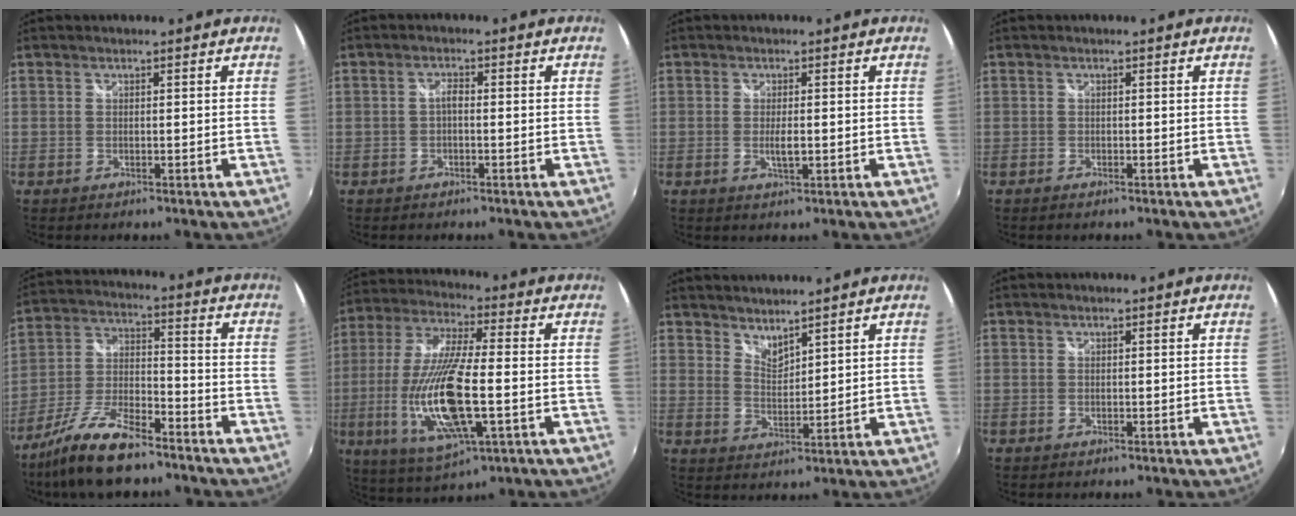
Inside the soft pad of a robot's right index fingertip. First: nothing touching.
{"total": 1.5, "force": [-0.4, 0.6, 1.3], "torque": [-0.026, 0.006, -0.010]}
{"total": 2.4, "force": [-0.3, 0.6, 2.3], "torque": [-0.042, -0.007, -0.003]}
{"total": 0.8, "force": [-0.7, 0.2, 0.4], "torque": [-0.010, -0.004, -0.014]}
{"total": 14.6, "force": [-10.8, 4.2, 8.8], "torque": [-0.192, -0.016, -0.201]}
{"total": 18.6, "force": [-4.0, 5.0, 17.5], "torque": [-0.358, -0.023, -0.069]}
{"total": 4.1, "force": [3.9, 0.8, 1.1], "torque": [-0.013, -0.003, 0.069]}
{"total": 0.0}